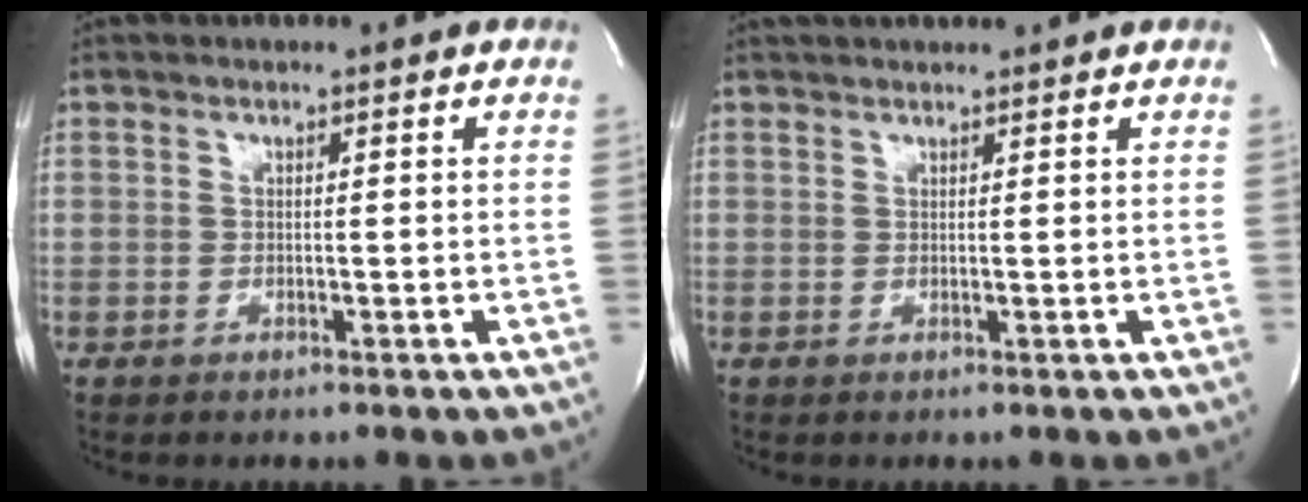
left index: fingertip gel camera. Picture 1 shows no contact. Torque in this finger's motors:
{"motor_torque": [0.02, -0.15, 0.08, 0.09]}